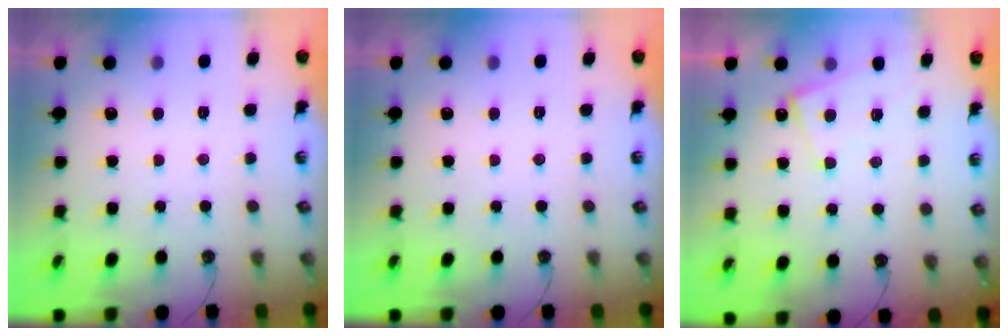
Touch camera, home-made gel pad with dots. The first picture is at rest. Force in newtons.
{"total": 0.0}
{"total": 4.2, "press": 4.2, "slide": 0.4}